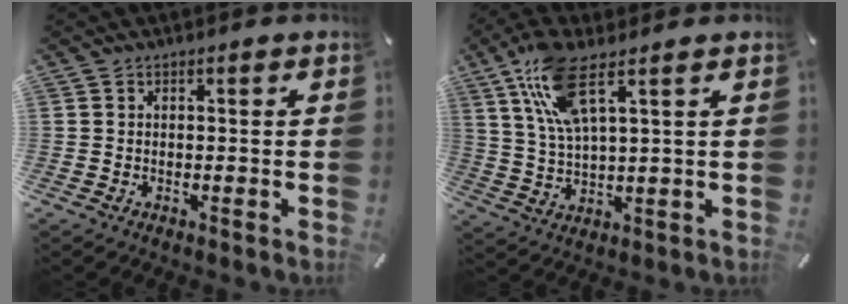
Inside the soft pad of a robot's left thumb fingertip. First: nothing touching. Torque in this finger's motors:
{"motor_torque": [0.81, 0.43, 1.61, -1.16, 0.54]}